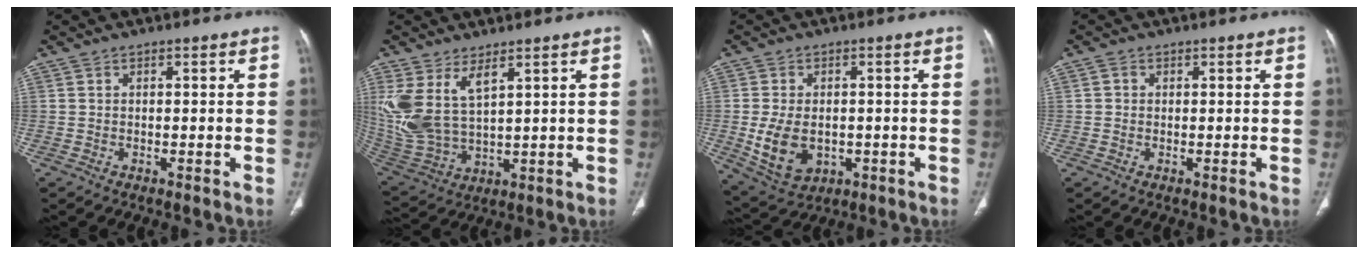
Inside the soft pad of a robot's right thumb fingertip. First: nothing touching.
{"total": 13.0, "force": [5.7, 6.3, 9.9], "torque": [-0.221, -0.024, 0.135]}
{"total": 9.7, "force": [-1.4, 6.7, 7.0], "torque": [-0.122, -0.003, -0.005]}
{"total": 1.0, "force": [0.1, 0.9, 0.3], "torque": [-0.002, 0.002, 0.001]}